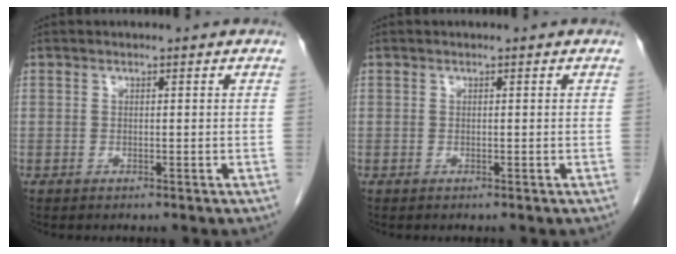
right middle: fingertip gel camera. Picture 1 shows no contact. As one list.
[{"total": 0.0}]